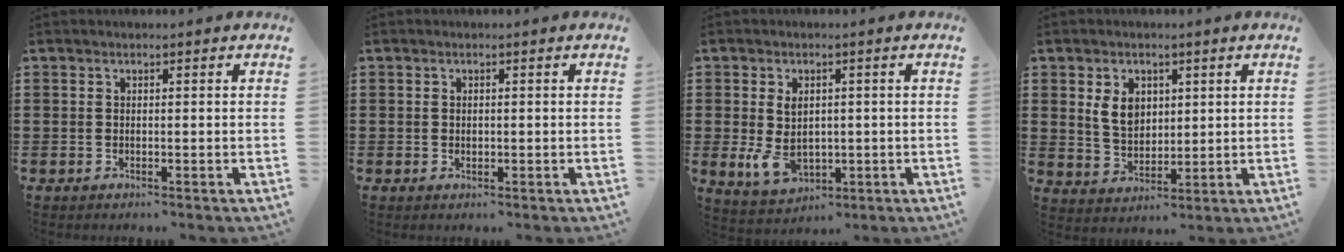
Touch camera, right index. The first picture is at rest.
{"total": 0.7, "force": [0.1, 0.4, 0.5], "torque": [-0.011, 0.001, 0.001]}
{"total": 5.8, "force": [-0.4, 3.9, 4.3], "torque": [-0.103, 0.002, -0.011]}
{"total": 5.4, "force": [1.6, 3.9, 3.4], "torque": [-0.088, 0.008, 0.026]}